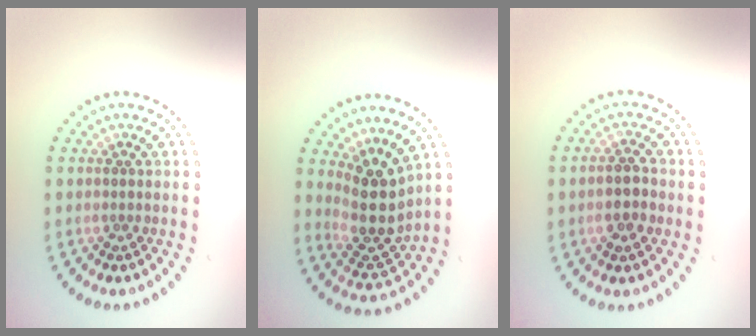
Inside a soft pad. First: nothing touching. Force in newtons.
{"total": 4.3, "press": 3.4, "slide": 2.6}
{"total": 1.9, "press": 1.8, "slide": 0.2}